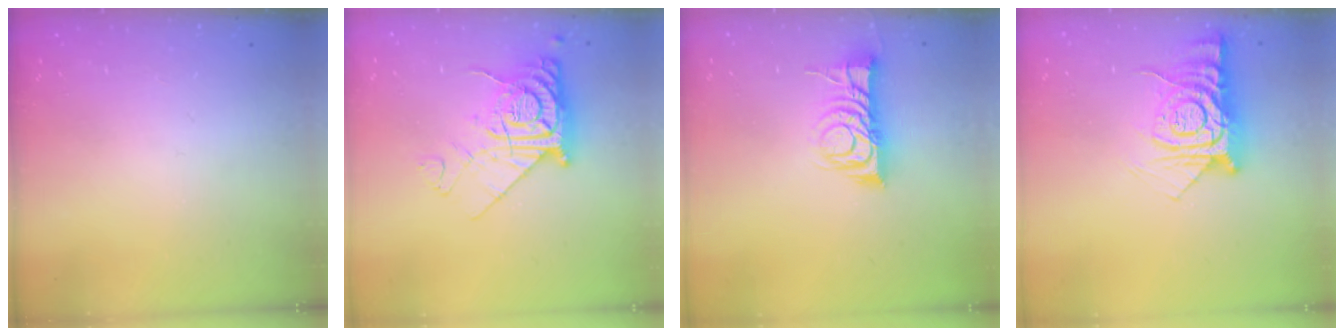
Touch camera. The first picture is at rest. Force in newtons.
{"total": 13.8, "press": 13.7, "slide": 1.3}
{"total": 10.8, "press": 10.8, "slide": 0.8}
{"total": 12.8, "press": 12.8, "slide": 1.0}